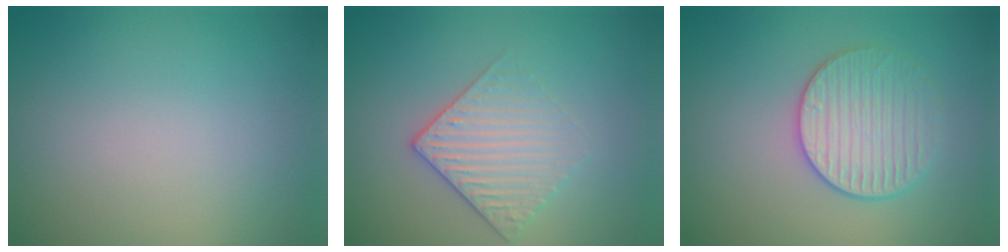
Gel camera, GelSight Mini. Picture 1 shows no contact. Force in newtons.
{"total": 3.0, "press": 2.7, "slide": 1.3}
{"total": 3.1, "press": 3.1, "slide": 0.1}